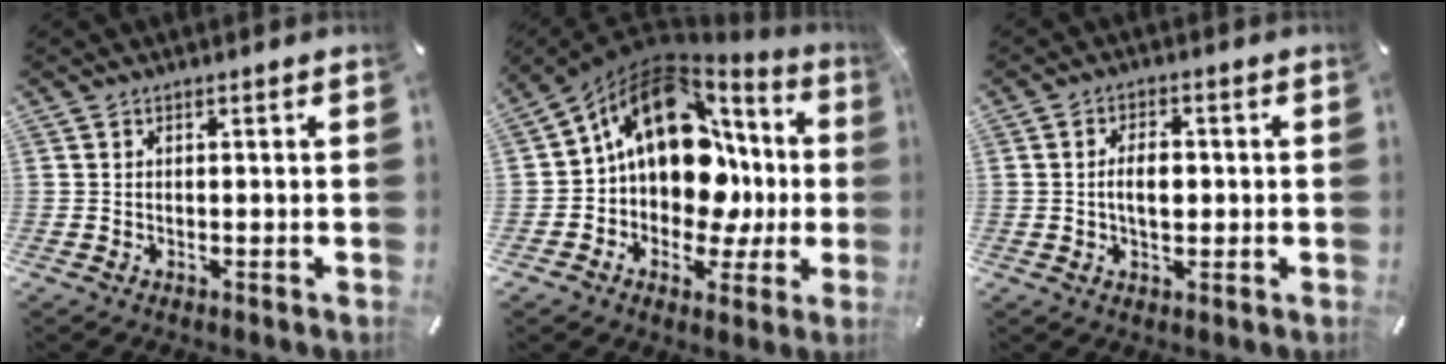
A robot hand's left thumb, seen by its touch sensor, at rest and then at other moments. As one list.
[{"total": 19.6, "force": [5.0, 13.5, 13.4], "torque": [-0.203, -0.041, 0.085]}, {"total": 5.3, "force": [-0.1, 3.0, 4.4], "torque": [-0.082, 0.003, -0.005]}]